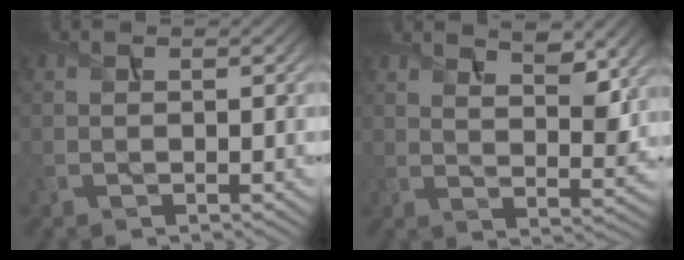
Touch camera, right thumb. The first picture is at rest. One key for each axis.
{"total": 6.5, "fx": 4.5, "fy": 2.2, "fz": 4.1, "tx": -0.074, "ty": -0.011, "tz": 0.078}